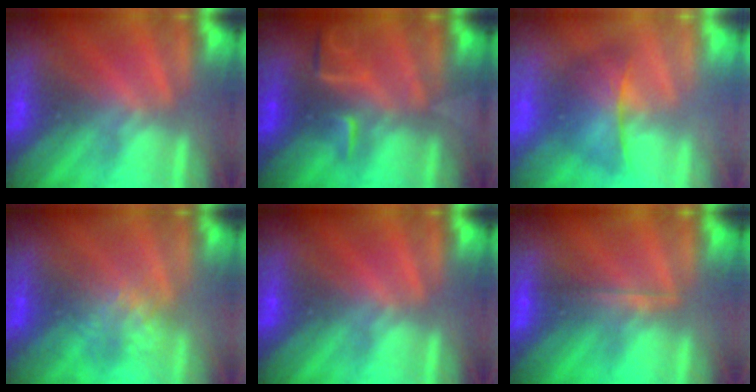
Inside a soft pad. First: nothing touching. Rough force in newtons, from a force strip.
{"total": 2.2}
{"total": 2.2}
{"total": 2.8}
{"total": 0.0}
{"total": 1.8}